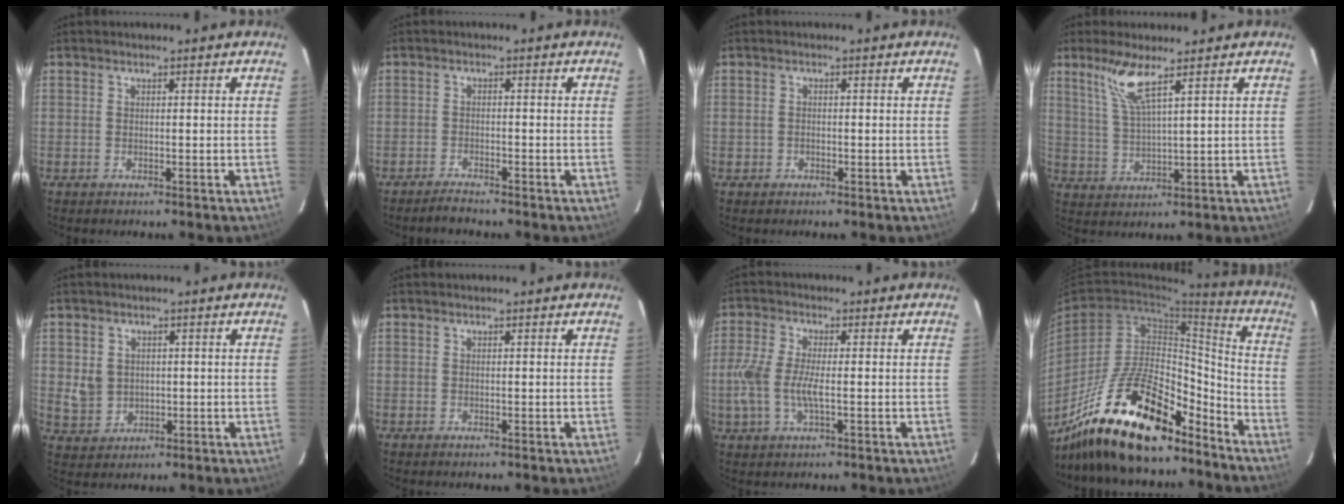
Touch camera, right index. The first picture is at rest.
{"total": 2.5, "force": [-2.4, 0.3, 0.7], "torque": [-0.027, -0.003, -0.046]}
{"total": 1.2, "force": [-0.6, 1.0, 0.3], "torque": [-0.004, 0.002, -0.006]}
{"total": 6.7, "force": [4.4, 0.4, 5.1], "torque": [-0.111, -0.003, 0.094]}
{"total": 5.2, "force": [0.4, 4.7, 2.1], "torque": [-0.046, 0.006, 0.021]}
{"total": 0.0}
{"total": 7.0, "force": [-1.3, 2.1, 6.5], "torque": [-0.146, -0.001, -0.025]}
{"total": 24.3, "force": [-18.4, 8.4, 13.5], "torque": [-0.238, 0.008, -0.295]}